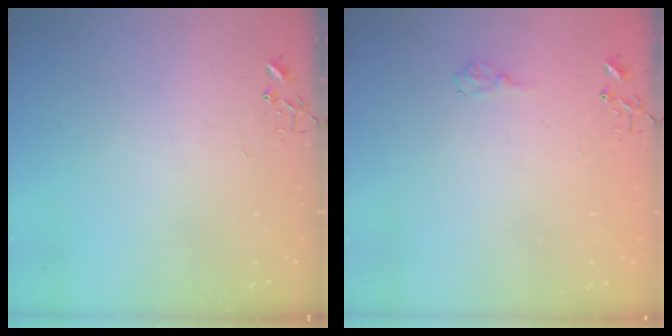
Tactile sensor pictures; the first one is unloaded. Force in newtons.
{"total": 6.8, "press": 6.8, "slide": 0.9}